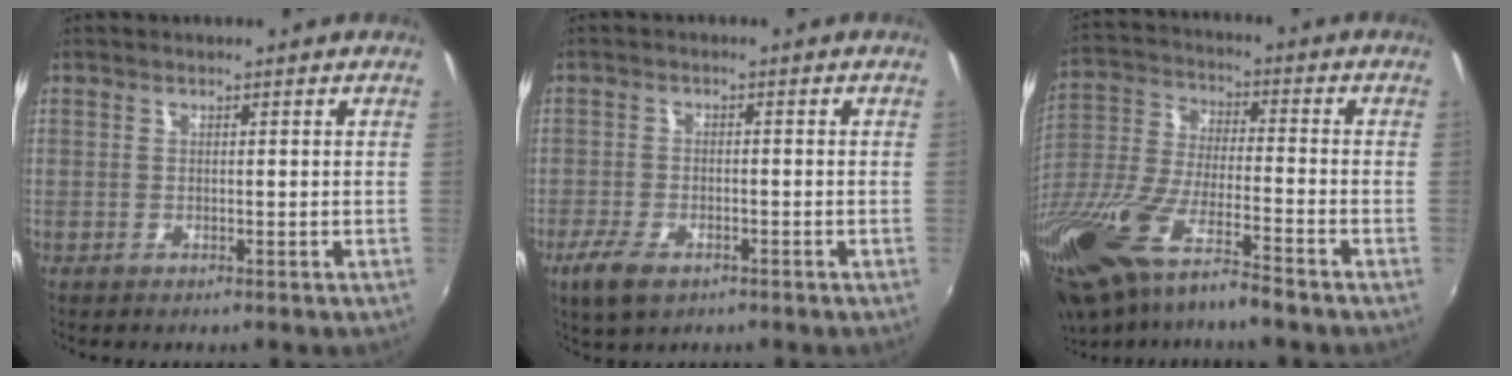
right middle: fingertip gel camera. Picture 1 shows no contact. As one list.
[{"total": 6.3, "force": [-3.8, 3.0, 3.9], "torque": [-0.100, -0.015, -0.069]}, {"total": 22.0, "force": [-15.4, 4.9, 14.9], "torque": [-0.316, -0.050, -0.288]}]